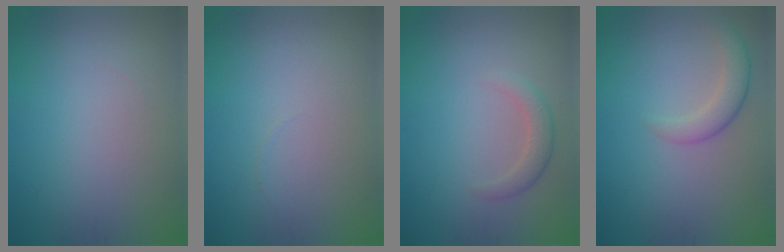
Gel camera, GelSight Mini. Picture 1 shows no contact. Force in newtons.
{"total": 0.0}
{"total": 1.9, "press": 1.9, "slide": 0.2}
{"total": 2.6, "press": 2.6, "slide": 0.1}